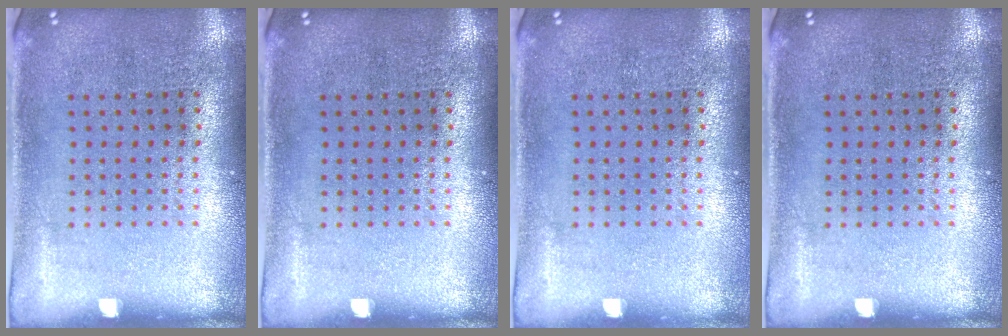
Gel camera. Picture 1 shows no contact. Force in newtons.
{"total": 0.0}
{"total": 0.0}
{"total": 0.0}